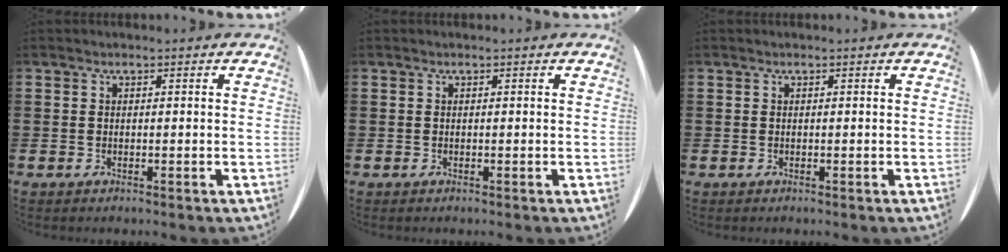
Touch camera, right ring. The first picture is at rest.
{"total": 0.0}
{"total": 0.0}